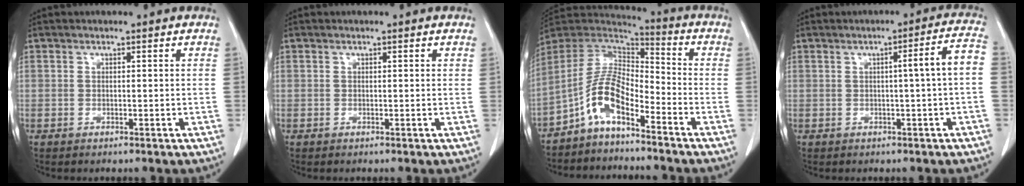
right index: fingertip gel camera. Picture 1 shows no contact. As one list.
[{"total": 0.0}, {"total": 9.1, "force": [-5.3, 3.2, 6.7], "torque": [-0.142, 0.025, -0.106]}, {"total": 5.1, "force": [-0.3, -0.5, 5.1], "torque": [-0.065, 0.011, -0.005]}]